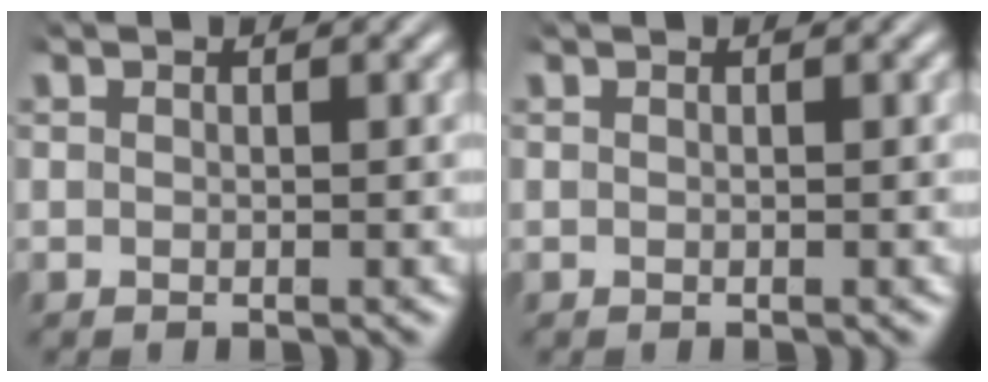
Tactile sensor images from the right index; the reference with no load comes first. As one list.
[{"total": 0.0}]